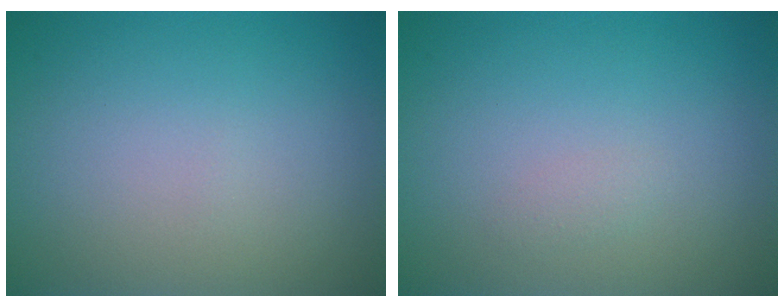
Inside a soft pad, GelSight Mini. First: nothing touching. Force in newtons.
{"total": 0.6, "press": 0.6, "slide": 0.0}